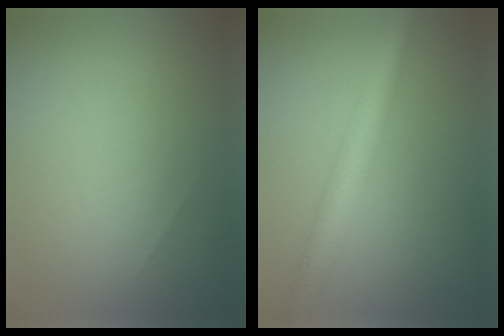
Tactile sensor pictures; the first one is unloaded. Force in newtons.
{"total": 4.8, "press": 4.8, "slide": 0.0}